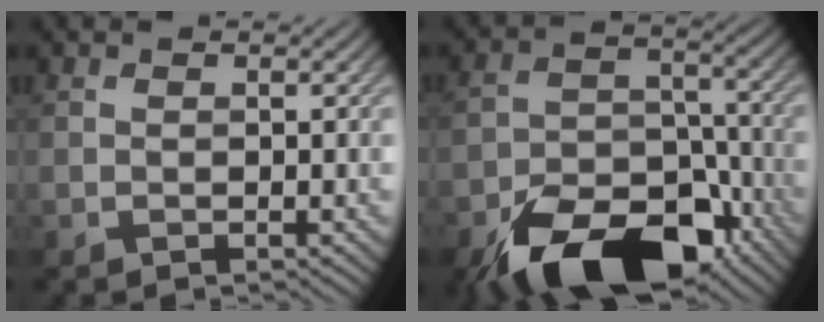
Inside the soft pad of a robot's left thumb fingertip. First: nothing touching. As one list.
[{"total": 16.4, "force": [-11.0, 8.5, 8.8], "torque": [-0.156, -0.031, -0.174]}]